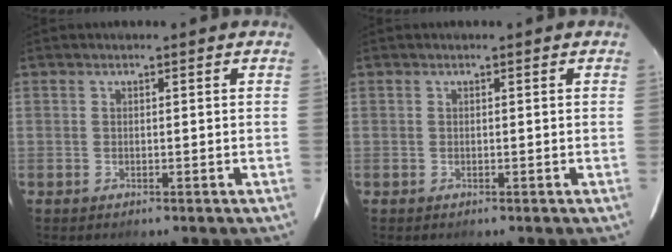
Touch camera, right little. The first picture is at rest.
{"total": 0.0}